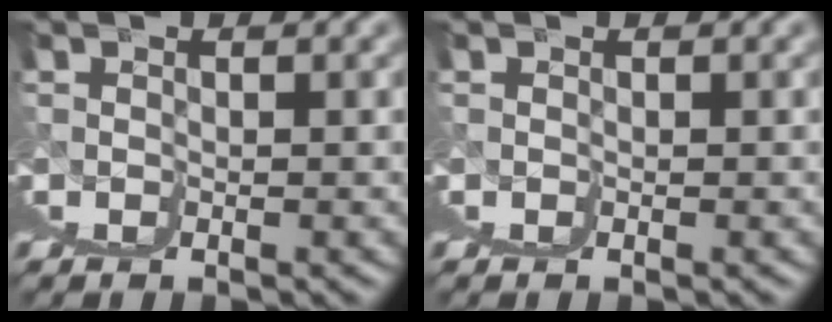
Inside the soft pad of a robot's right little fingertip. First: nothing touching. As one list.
[{"total": 0.0}]